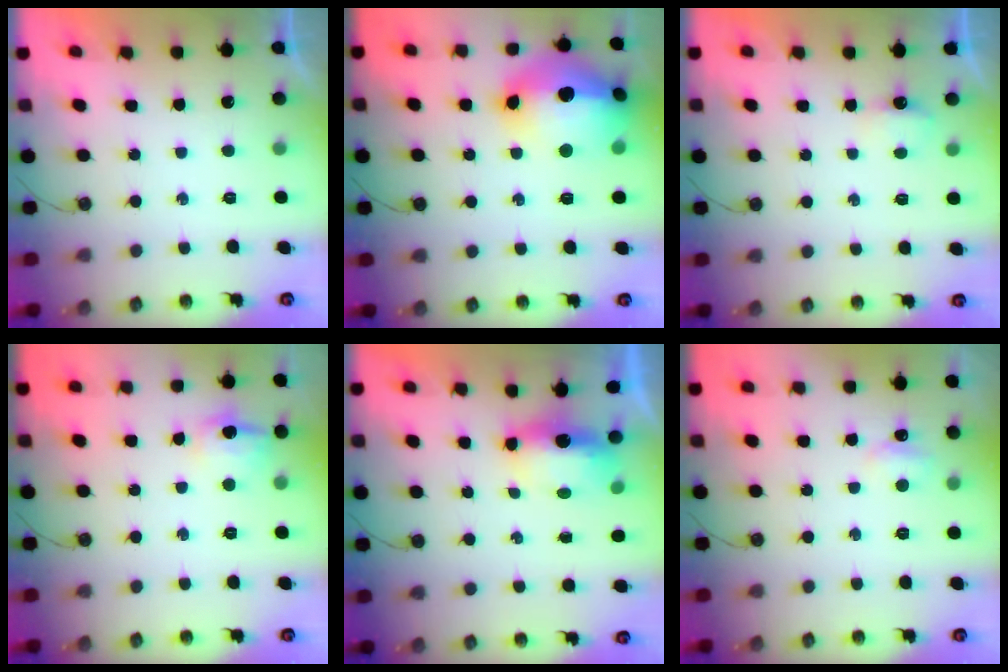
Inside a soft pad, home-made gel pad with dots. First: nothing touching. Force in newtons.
{"total": 22.3, "press": 22.2, "slide": 2.3}
{"total": 3.5, "press": 3.5, "slide": 0.6}
{"total": 11.2, "press": 11.2, "slide": 1.0}
{"total": 9.3, "press": 6.8, "slide": 6.3}
{"total": 5.1, "press": 5.0, "slide": 1.0}